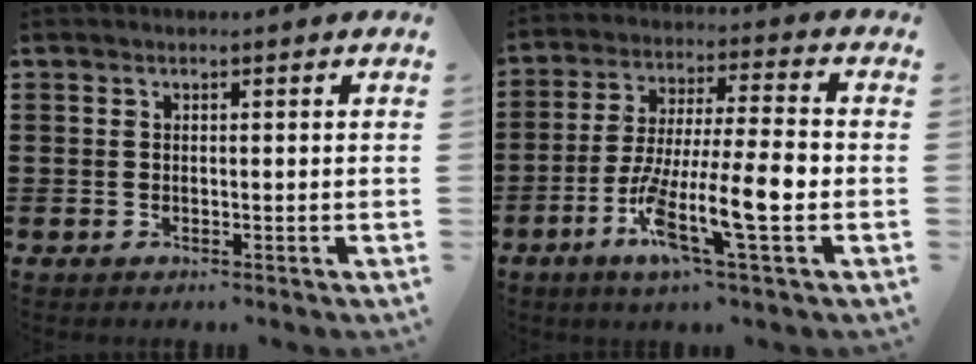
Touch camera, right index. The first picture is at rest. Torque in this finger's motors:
{"motor_torque": [1.96, -0.17, 1.05, 0.21]}